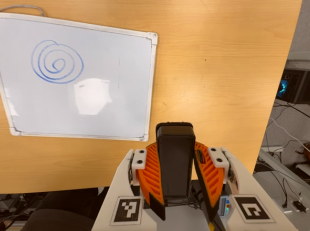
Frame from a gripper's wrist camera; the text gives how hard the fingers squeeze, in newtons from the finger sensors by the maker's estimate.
{"total": 9.8, "left": 7.9, "right": 11.7}